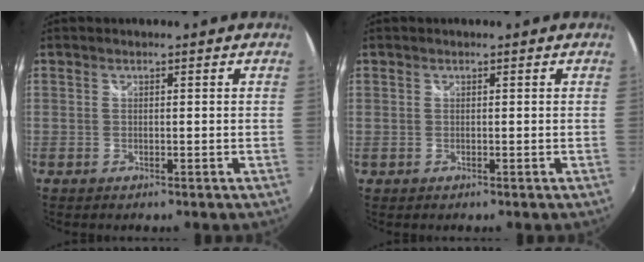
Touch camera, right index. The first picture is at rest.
{"total": 0.7, "force": [0.0, 0.7, -0.2], "torque": [0.002, 0.000, -0.001]}